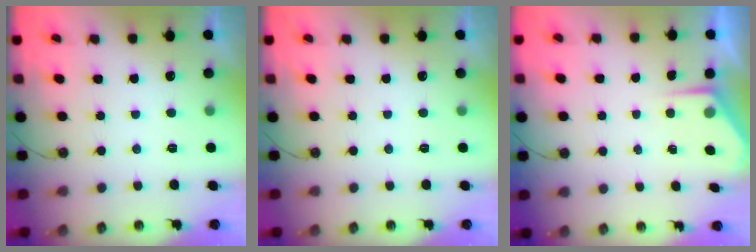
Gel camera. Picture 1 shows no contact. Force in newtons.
{"total": 0.0}
{"total": 2.8, "press": 2.8, "slide": 0.4}